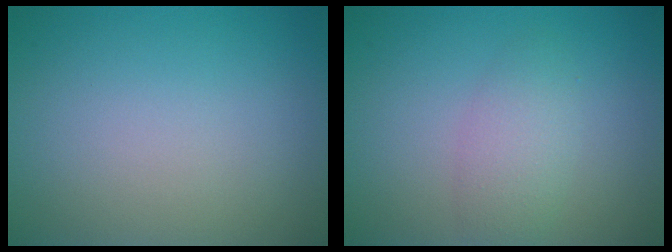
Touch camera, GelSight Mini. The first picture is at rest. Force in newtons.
{"total": 2.5, "press": 2.4, "slide": 0.2}